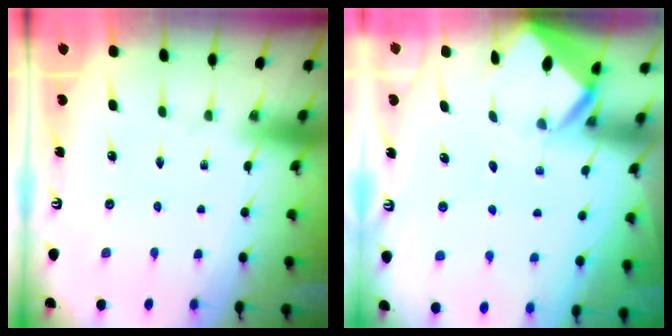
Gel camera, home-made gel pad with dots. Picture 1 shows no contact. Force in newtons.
{"total": 3.3, "press": 3.3, "slide": 0.1}